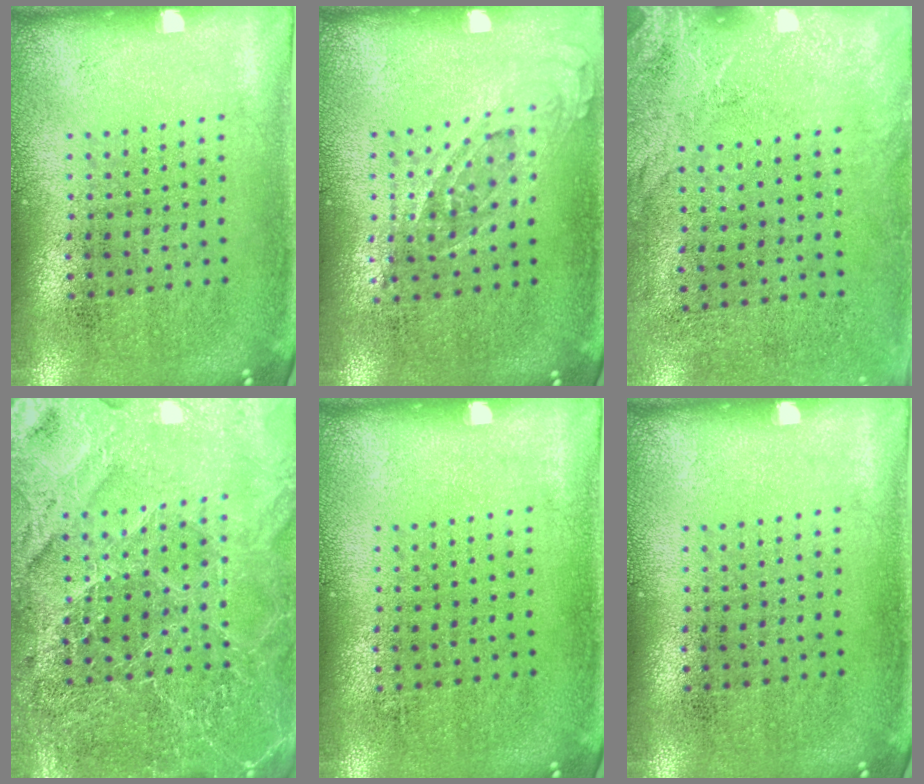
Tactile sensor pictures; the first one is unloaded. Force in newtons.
{"total": 0.7, "press": 0.7, "slide": 0.3}
{"total": 2.6, "press": 2.0, "slide": 1.6}
{"total": 4.6, "press": 4.3, "slide": 1.8}
{"total": 0.0}
{"total": 0.0}